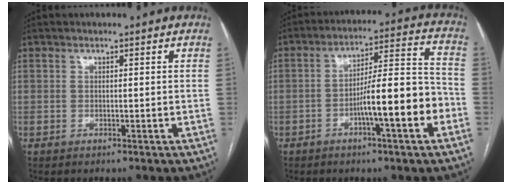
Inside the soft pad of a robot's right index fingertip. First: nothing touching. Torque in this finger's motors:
{"motor_torque": [1.71, -0.43, 0.93, 0.17]}